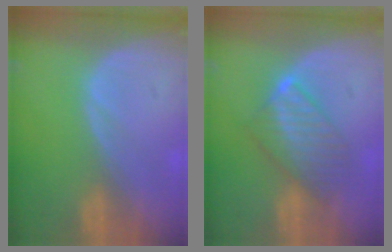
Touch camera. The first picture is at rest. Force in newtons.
{"total": 6.4, "press": 6.3, "slide": 0.8}